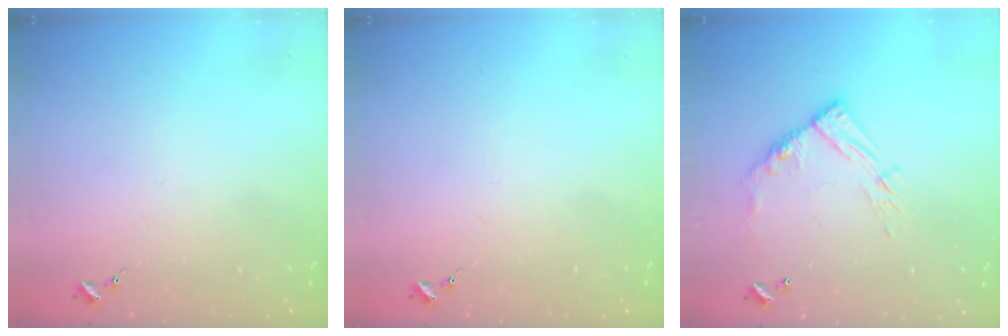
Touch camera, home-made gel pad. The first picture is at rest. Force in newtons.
{"total": 0.0}
{"total": 11.8, "press": 11.7, "slide": 1.0}